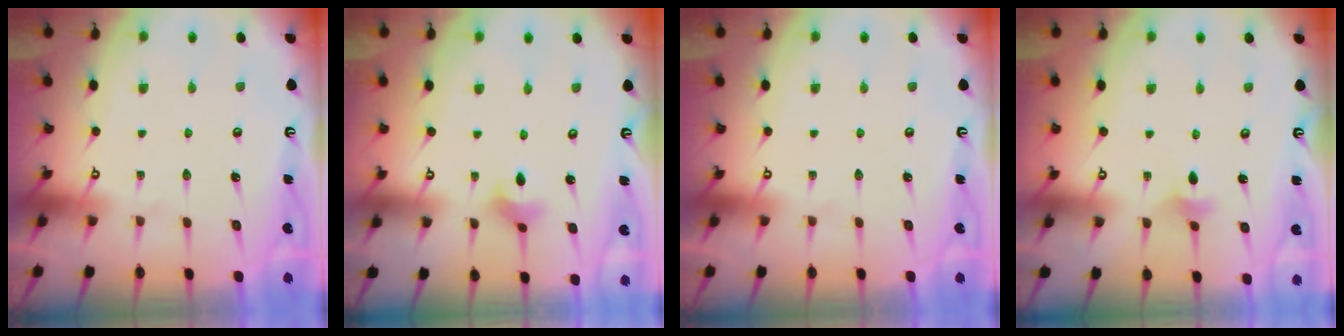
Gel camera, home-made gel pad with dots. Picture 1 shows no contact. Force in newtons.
{"total": 3.0, "press": 3.0, "slide": 0.5}
{"total": 0.0}
{"total": 4.3, "press": 4.2, "slide": 0.9}